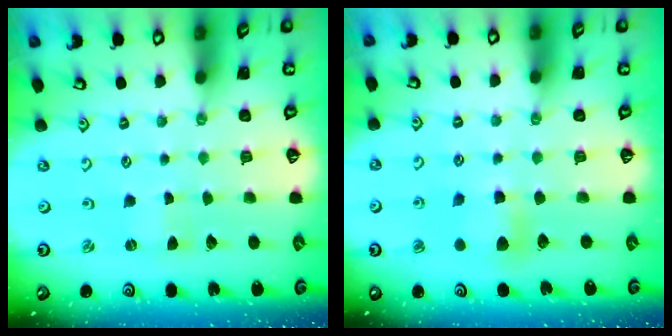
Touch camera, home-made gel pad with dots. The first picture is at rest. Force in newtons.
{"total": 7.6, "press": 7.6, "slide": 0.6}